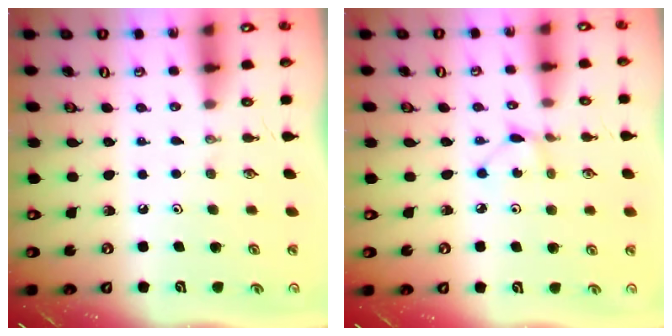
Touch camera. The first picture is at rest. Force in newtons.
{"total": 2.5, "press": 2.4, "slide": 0.3}